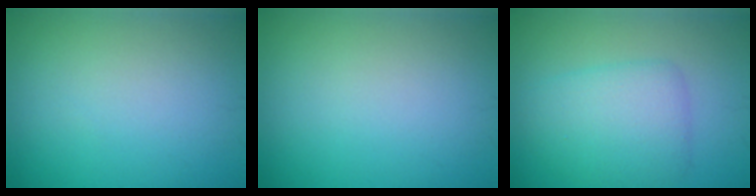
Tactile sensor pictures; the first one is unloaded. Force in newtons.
{"total": 0.0}
{"total": 4.5, "press": 4.5, "slide": 0.1}